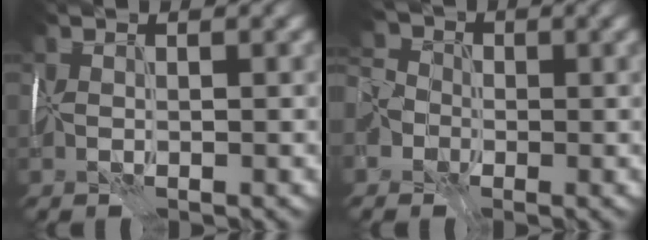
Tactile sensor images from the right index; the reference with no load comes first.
{"total": 7.0, "force": [-2.4, 5.6, 3.6], "torque": [-0.080, 0.004, -0.070]}